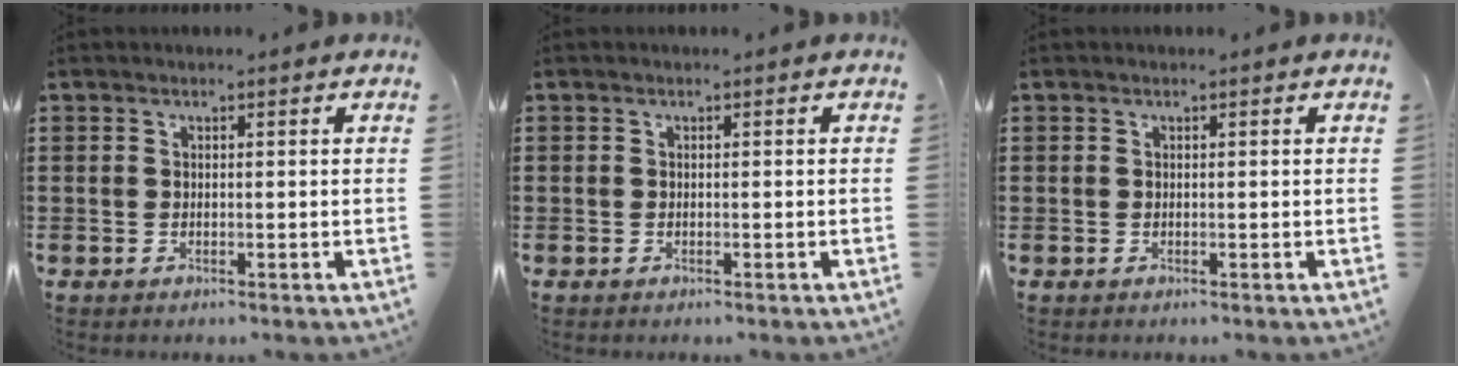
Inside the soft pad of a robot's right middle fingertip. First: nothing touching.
{"total": 0.0}
{"total": 0.0}